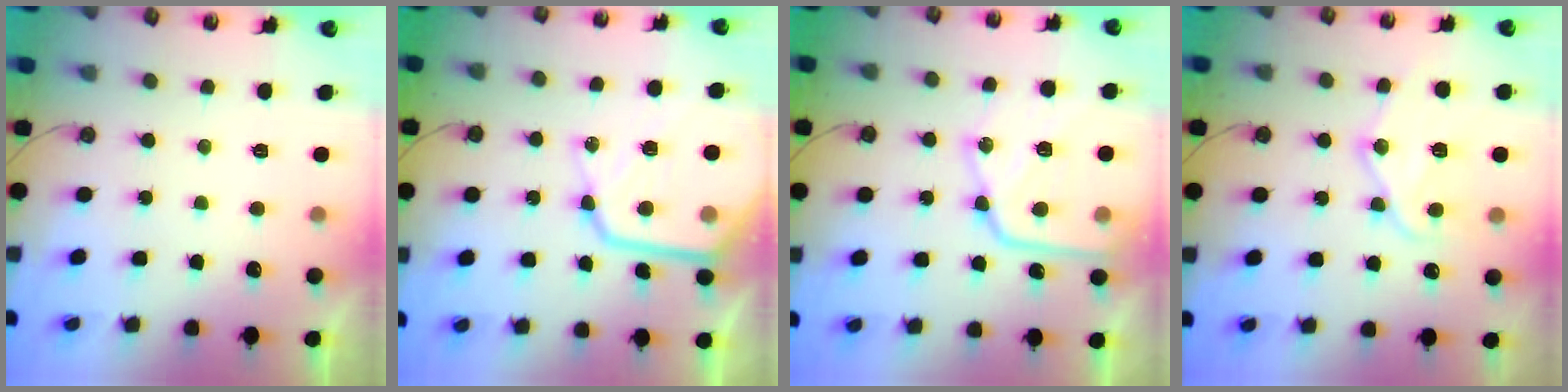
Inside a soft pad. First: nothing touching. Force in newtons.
{"total": 16.1, "press": 16.1, "slide": 1.6}
{"total": 17.2, "press": 17.1, "slide": 1.2}
{"total": 16.0, "press": 15.9, "slide": 1.7}